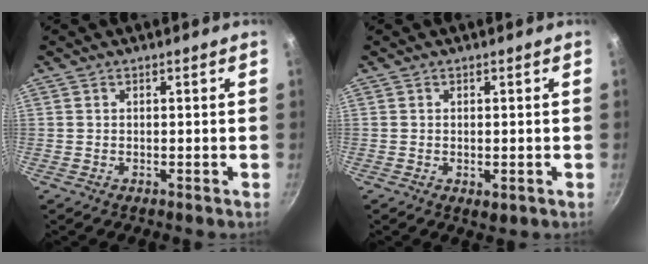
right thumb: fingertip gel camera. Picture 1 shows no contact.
{"total": 1.8, "force": [-0.3, 1.0, 1.5], "torque": [-0.021, -0.007, -0.003]}